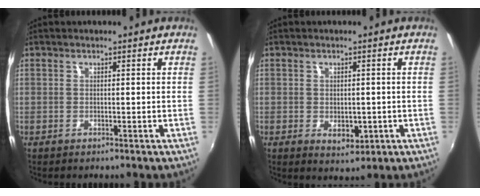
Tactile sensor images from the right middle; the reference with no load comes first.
{"total": 3.8, "force": [-0.8, 2.5, 2.7], "torque": [-0.043, -0.009, -0.008]}